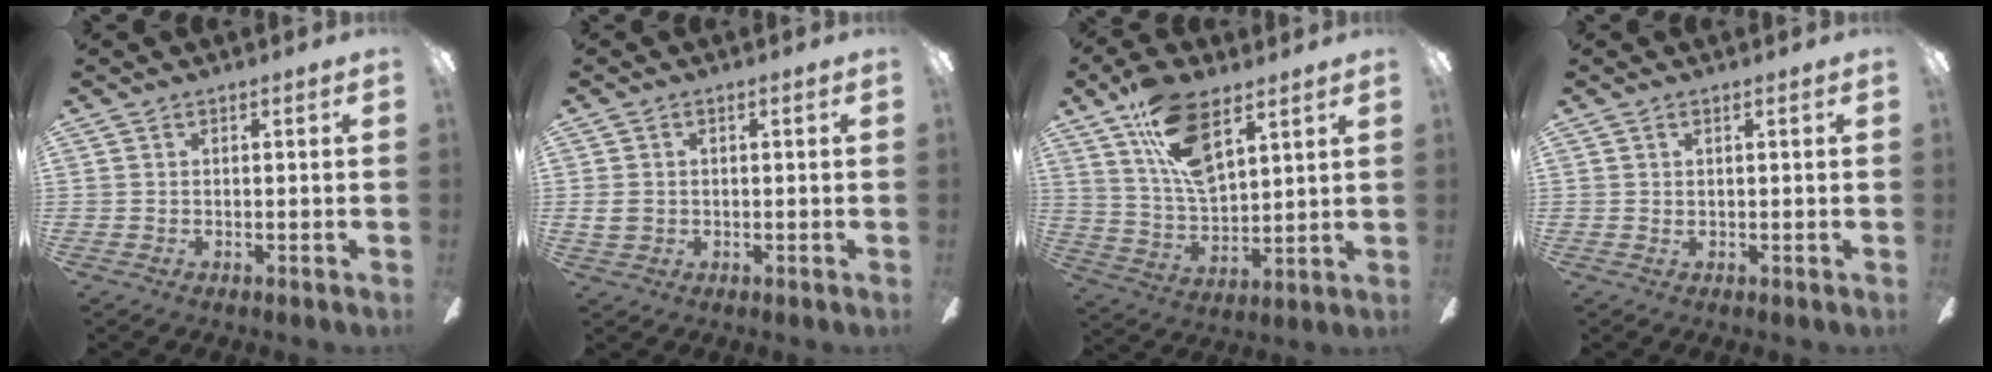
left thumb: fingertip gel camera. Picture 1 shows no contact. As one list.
[{"total": 3.1, "force": [-0.1, 2.4, 1.9], "torque": [-0.041, 0.006, -0.004]}, {"total": 15.0, "force": [9.2, 6.9, 9.6], "torque": [-0.170, -0.032, 0.167]}, {"total": 0.8, "force": [0.2, 0.2, 0.7], "torque": [-0.015, 0.000, 0.003]}]